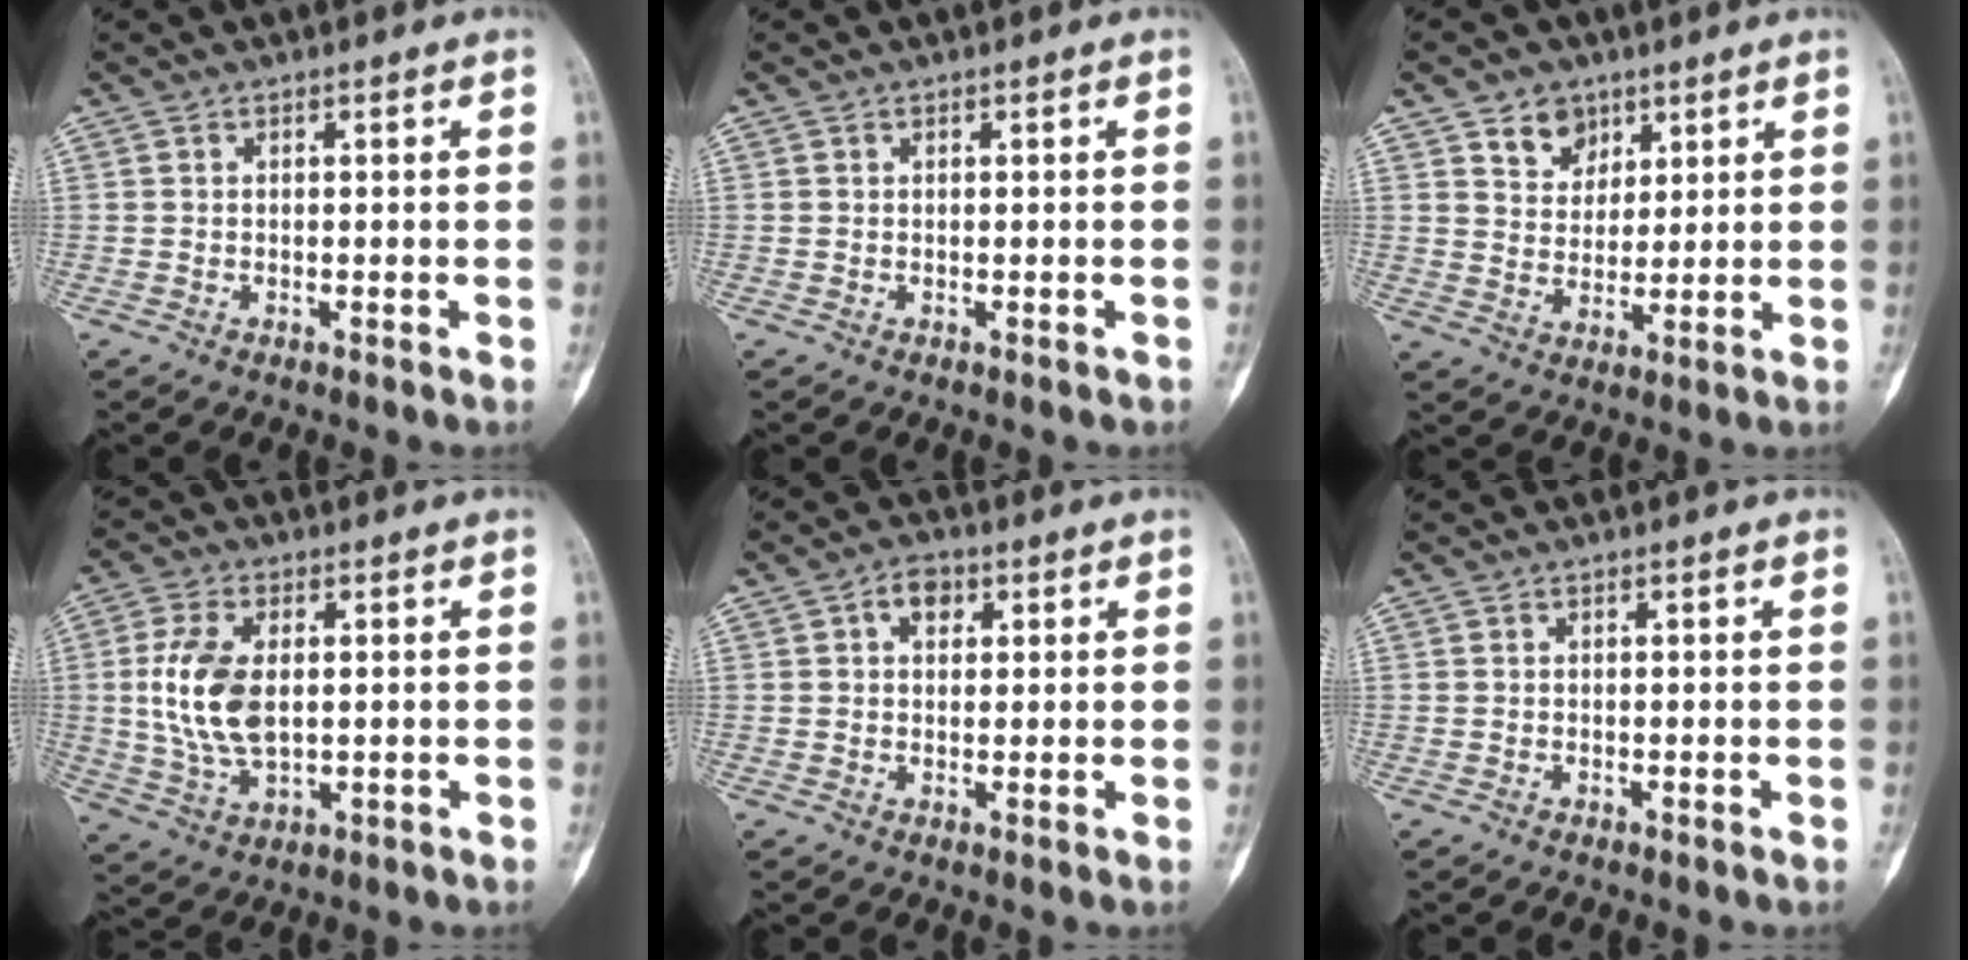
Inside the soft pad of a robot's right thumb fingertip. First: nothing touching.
{"total": 0.0}
{"total": 6.5, "force": [3.9, 4.8, 1.9], "torque": [-0.006, -0.023, 0.070]}
{"total": 11.3, "force": [0.8, 6.3, 9.3], "torque": [-0.193, -0.005, 0.022]}
{"total": 4.0, "force": [1.5, 2.8, 2.4], "torque": [-0.023, 0.003, 0.021]}
{"total": 0.0}